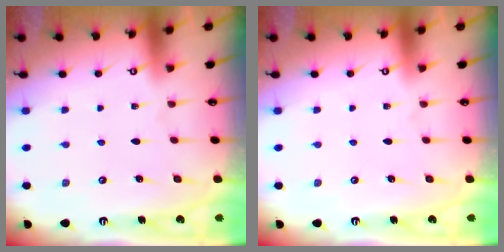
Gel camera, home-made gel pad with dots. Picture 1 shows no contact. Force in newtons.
{"total": 0.0}